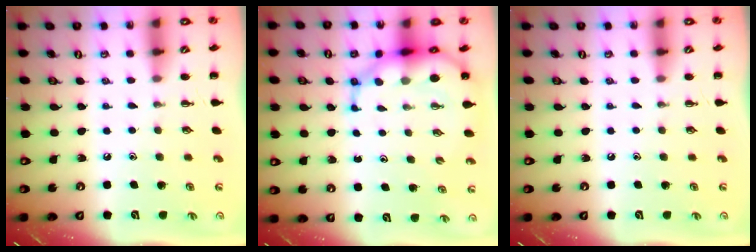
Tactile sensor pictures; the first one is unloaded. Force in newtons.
{"total": 9.7, "press": 9.2, "slide": 3.1}
{"total": 0.0}